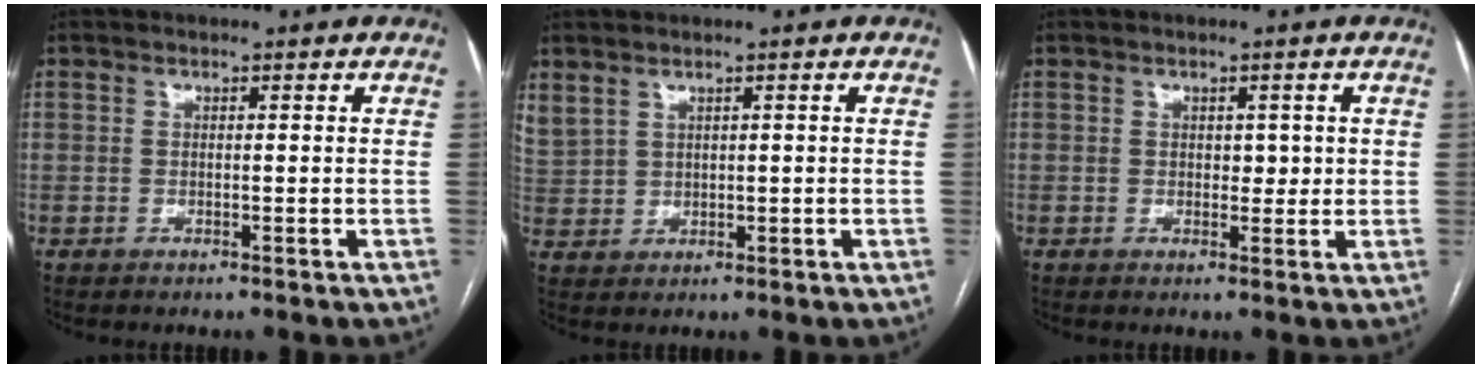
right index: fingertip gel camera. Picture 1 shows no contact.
{"total": 5.0, "force": [3.0, 3.2, 2.4], "torque": [-0.071, 0.012, 0.077]}
{"total": 2.1, "force": [0.4, 1.4, 1.5], "torque": [-0.015, 0.002, 0.006]}